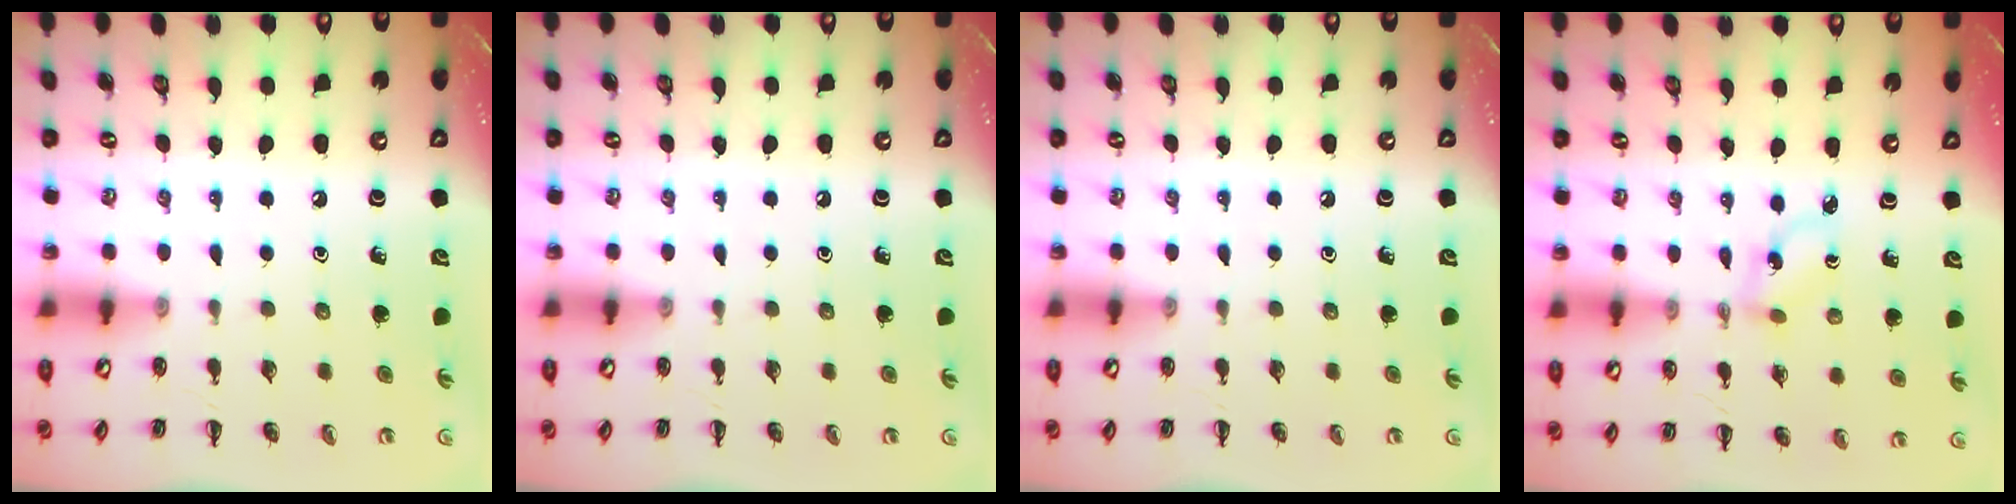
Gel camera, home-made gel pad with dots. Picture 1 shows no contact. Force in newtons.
{"total": 0.0}
{"total": 0.0}
{"total": 1.2, "press": 1.1, "slide": 0.5}